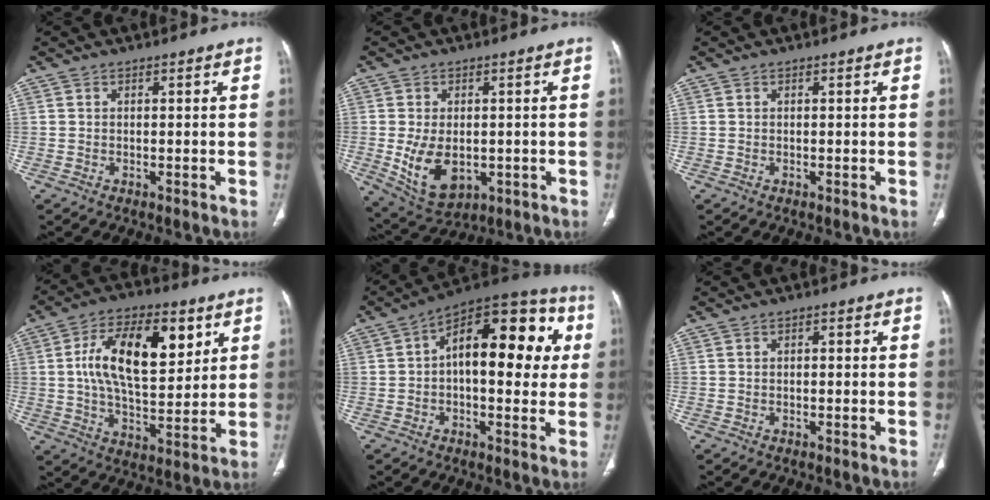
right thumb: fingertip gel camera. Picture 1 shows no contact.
{"total": 10.0, "force": [-1.5, 6.4, 7.5], "torque": [-0.122, -0.007, -0.005]}
{"total": 0.0}
{"total": 18.6, "force": [5.6, 9.2, 15.2], "torque": [-0.225, -0.011, 0.093]}
{"total": 20.9, "force": [3.0, 10.4, 17.9], "torque": [-0.212, 0.036, 0.031]}
{"total": 1.2, "force": [0.1, 0.6, 1.0], "torque": [-0.014, 0.002, -0.001]}